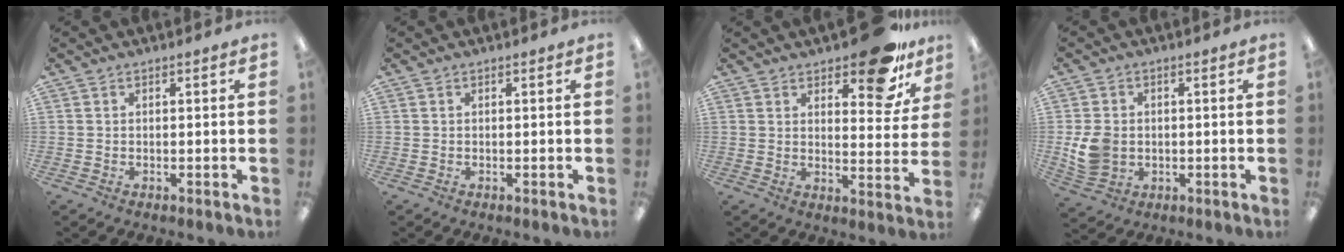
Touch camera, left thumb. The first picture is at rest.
{"total": 0.0}
{"total": 13.0, "force": [9.2, 5.1, 7.7], "torque": [-0.093, -0.056, 0.156]}
{"total": 7.4, "force": [-0.5, 6.3, 3.9], "torque": [-0.075, 0.008, -0.006]}